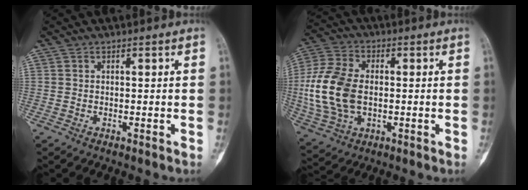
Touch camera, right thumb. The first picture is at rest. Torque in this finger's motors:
{"motor_torque": [-0.04, 0.40, 1.26, -0.26, 0.14]}